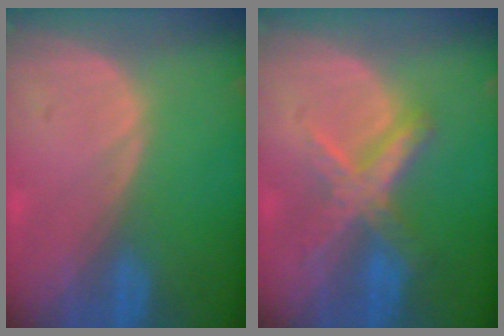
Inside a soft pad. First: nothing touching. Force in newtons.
{"total": 7.2, "press": 6.1, "slide": 3.7}